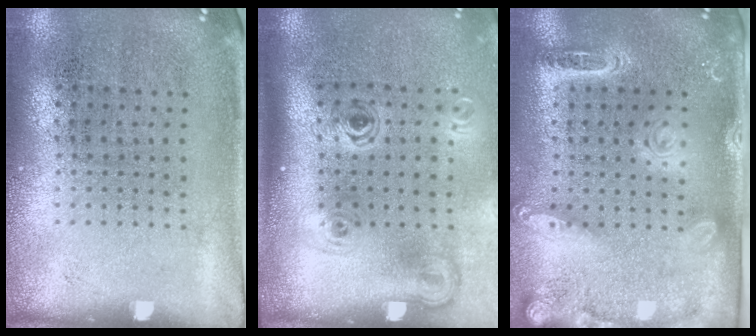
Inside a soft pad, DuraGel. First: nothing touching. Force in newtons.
{"total": 2.1, "press": 1.4, "slide": 1.6}
{"total": 2.3, "press": 2.0, "slide": 1.2}